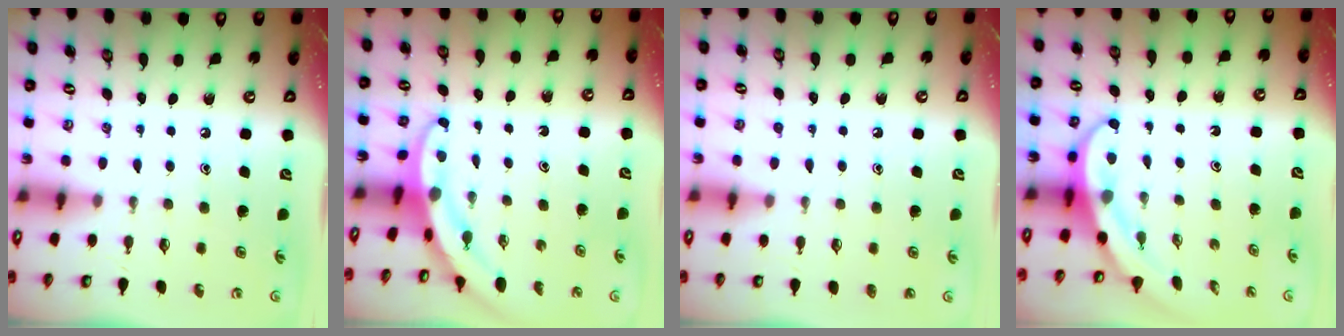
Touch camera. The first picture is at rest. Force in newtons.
{"total": 3.3, "press": 3.3, "slide": 0.3}
{"total": 1.1, "press": 1.1, "slide": 0.3}
{"total": 4.1, "press": 4.1, "slide": 0.3}